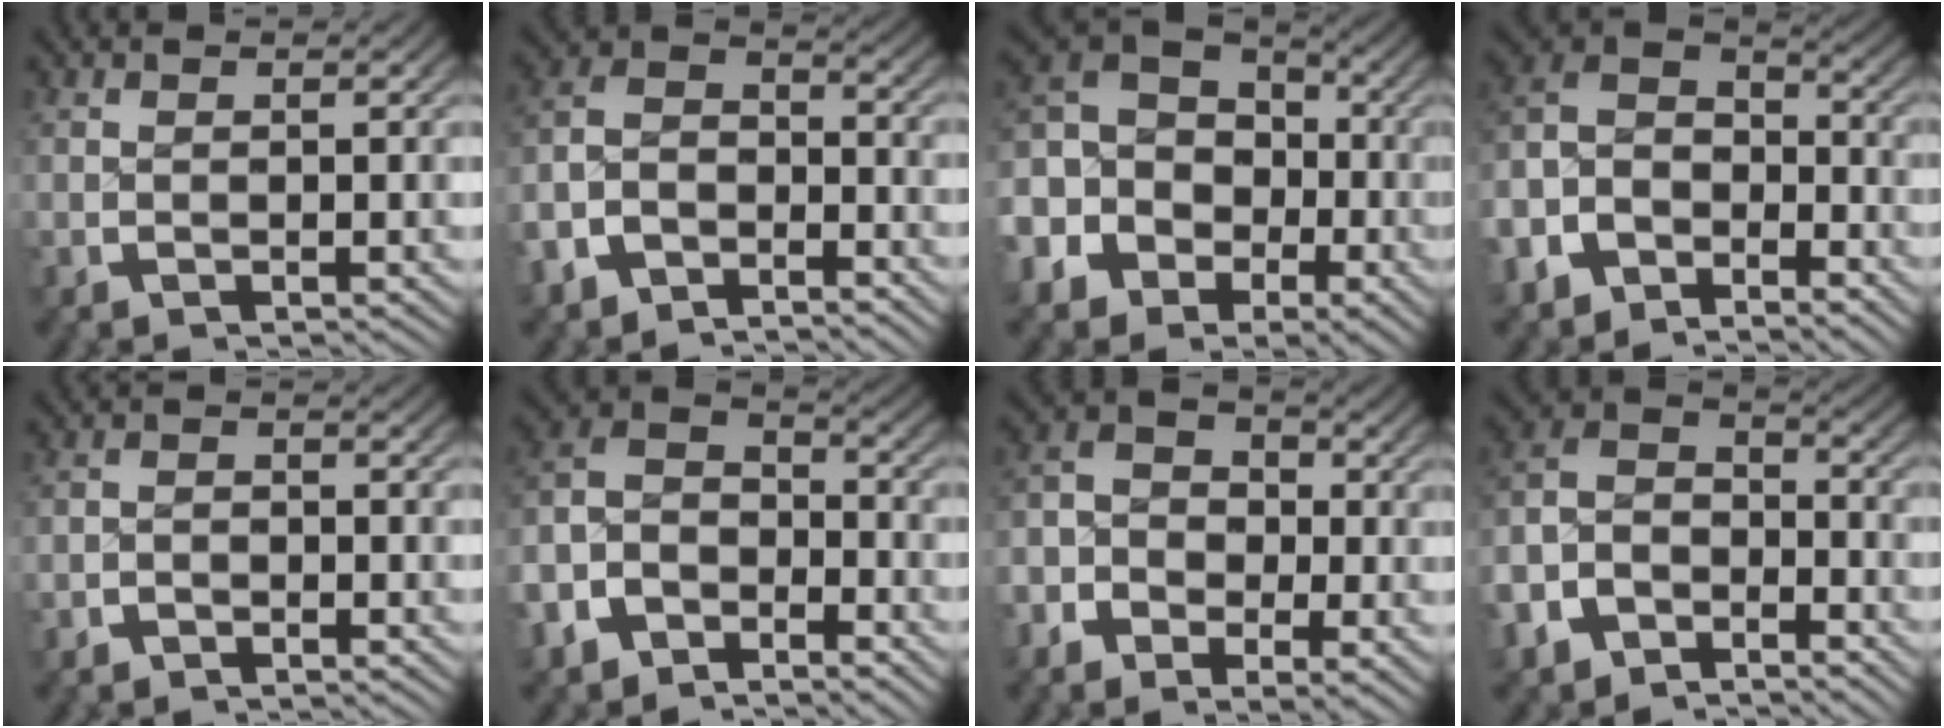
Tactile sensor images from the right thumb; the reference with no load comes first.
{"total": 7.8, "force": [-3.4, 5.8, 4.0], "torque": [-0.089, -0.014, -0.065]}
{"total": 13.1, "force": [1.4, 10.7, 7.4], "torque": [-0.167, -0.008, 0.018]}
{"total": 10.4, "force": [0.2, 8.3, 6.2], "torque": [-0.139, -0.007, -0.013]}
{"total": 1.5, "force": [-1.3, 0.7, 0.2], "torque": [0.003, 0.001, -0.029]}
{"total": 9.6, "force": [-1.1, 7.8, 5.4], "torque": [-0.123, -0.012, -0.033]}
{"total": 7.2, "force": [-1.0, 5.7, 4.3], "torque": [-0.074, -0.004, -0.031]}
{"total": 9.3, "force": [-2.2, 7.4, 5.1], "torque": [-0.115, -0.015, -0.049]}